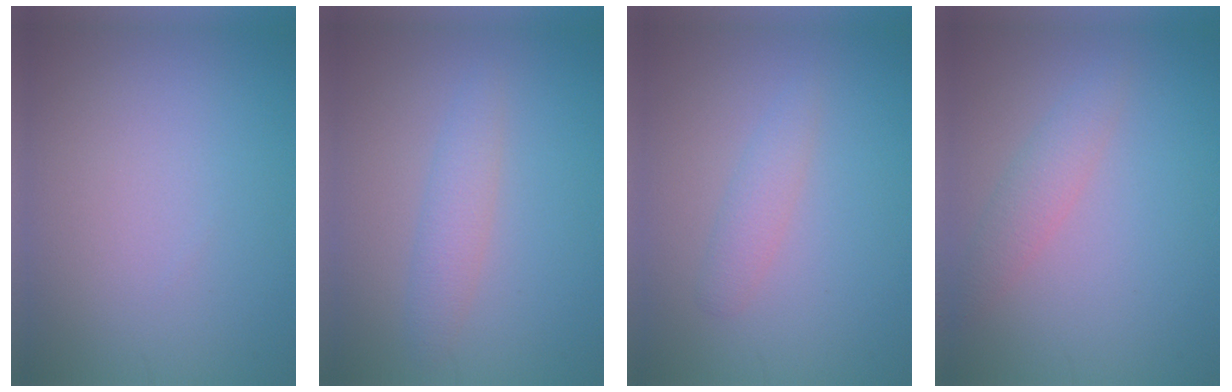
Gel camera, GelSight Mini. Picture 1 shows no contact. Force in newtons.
{"total": 2.1, "press": 2.1, "slide": 0.1}
{"total": 1.1, "press": 1.1, "slide": 0.1}
{"total": 2.2, "press": 2.2, "slide": 0.1}